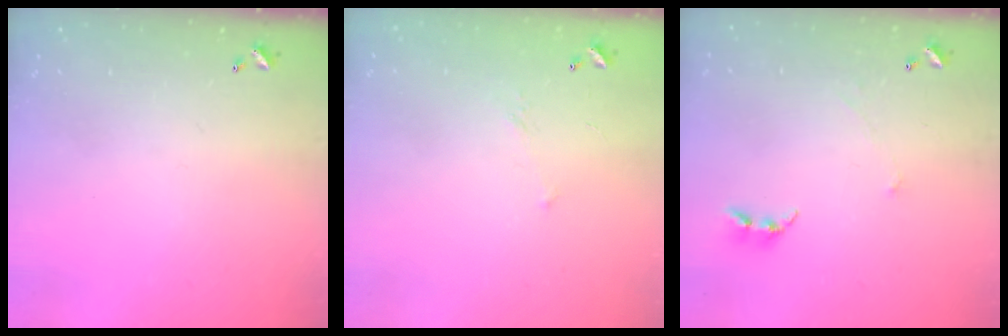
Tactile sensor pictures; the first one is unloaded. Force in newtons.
{"total": 5.5, "press": 5.5, "slide": 0.9}
{"total": 0.7, "press": 0.6, "slide": 0.5}